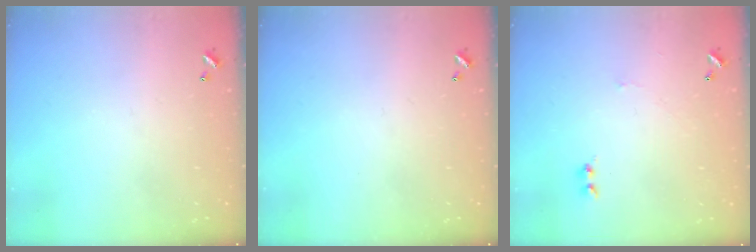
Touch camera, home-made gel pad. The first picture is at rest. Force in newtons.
{"total": 0.0}
{"total": 1.7, "press": 1.6, "slide": 0.6}